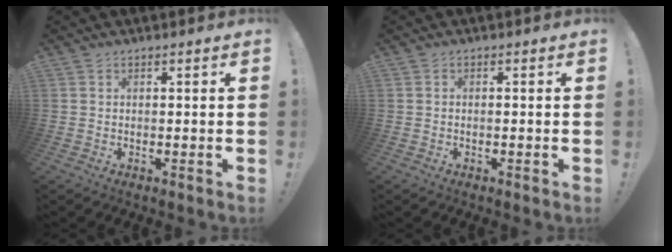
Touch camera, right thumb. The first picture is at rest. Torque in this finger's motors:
{"motor_torque": [-0.07, -0.35, -0.23, 0.32, -0.06]}